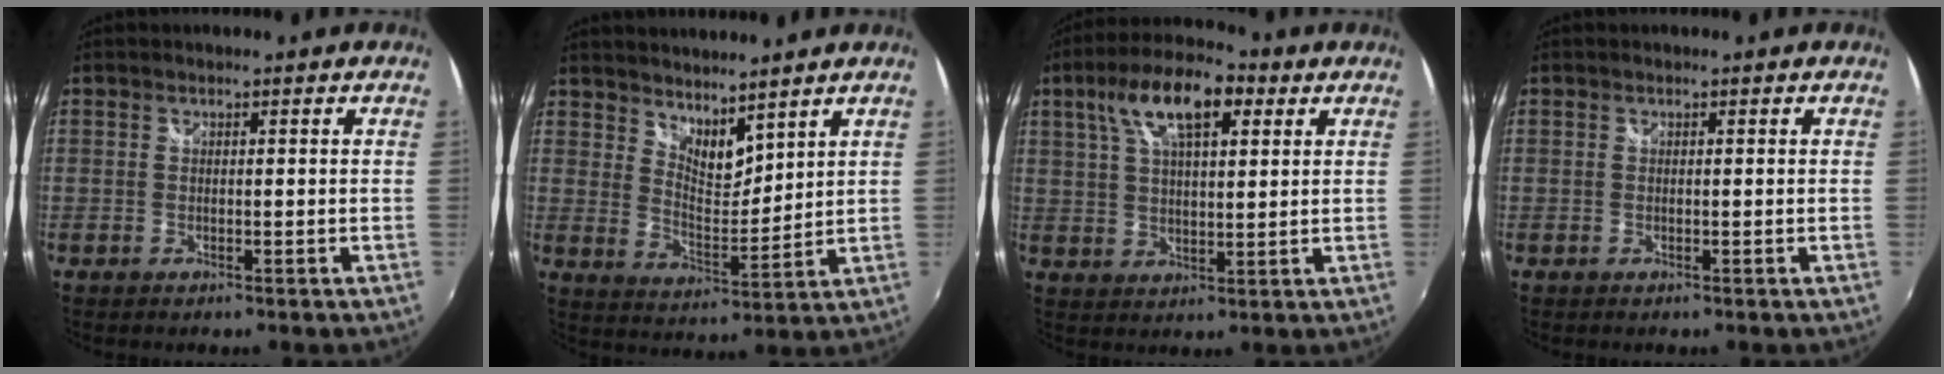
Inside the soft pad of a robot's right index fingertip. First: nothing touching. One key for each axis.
{"total": 7.4, "fx": 6.3, "fy": 2.4, "fz": 3.0, "tx": -0.040, "ty": -0.006, "tz": 0.113}
{"total": 12.8, "fx": 6.0, "fy": 5.1, "fz": 10.1, "tx": -0.183, "ty": 0.030, "tz": 0.099}
{"total": 0.0}